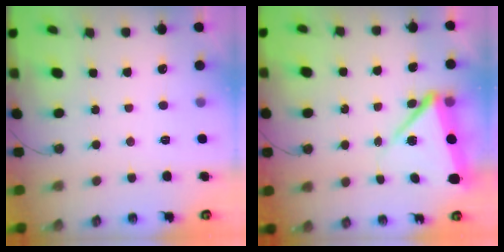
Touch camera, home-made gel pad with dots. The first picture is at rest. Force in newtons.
{"total": 8.1, "press": 8.1, "slide": 0.7}